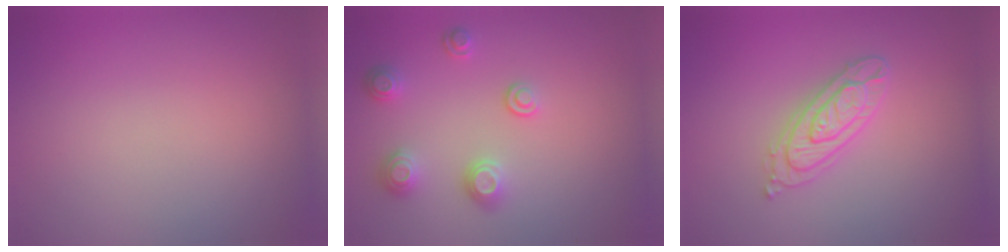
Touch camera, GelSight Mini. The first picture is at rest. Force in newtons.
{"total": 2.5, "press": 2.3, "slide": 0.9}
{"total": 3.0, "press": 2.9, "slide": 0.6}